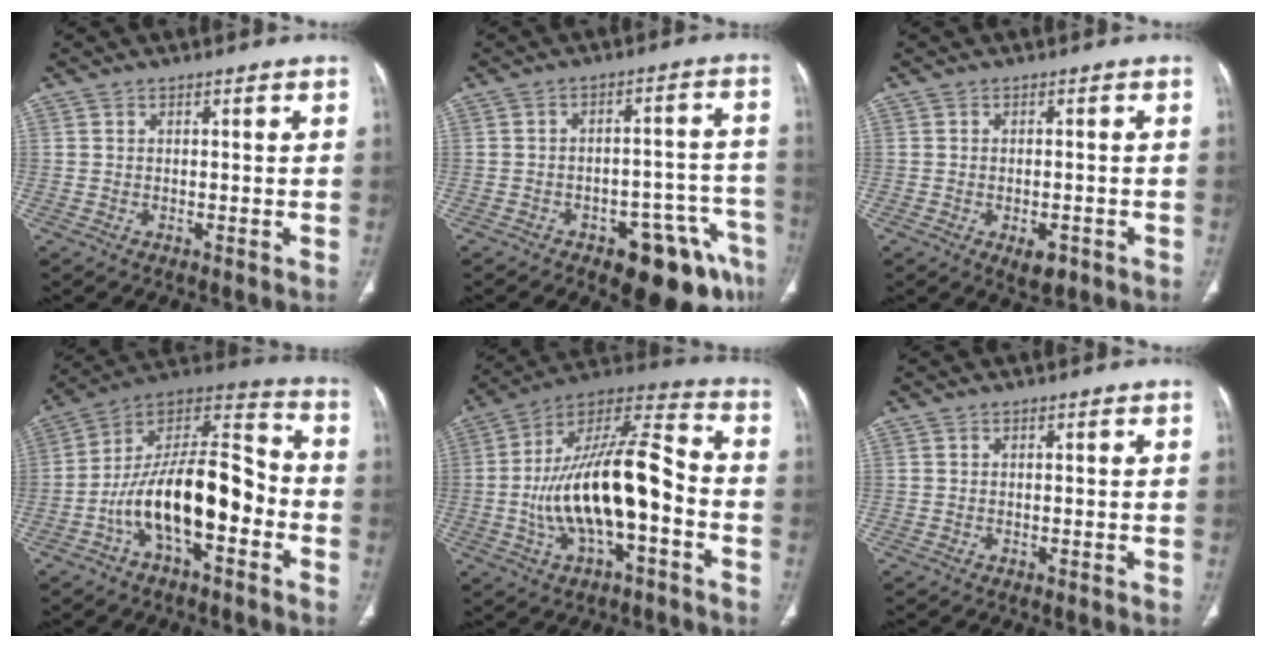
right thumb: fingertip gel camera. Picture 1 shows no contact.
{"total": 14.2, "force": [-8.5, 5.8, 9.7], "torque": [-0.075, 0.063, -0.107]}
{"total": 3.8, "force": [-1.7, 1.9, 2.7], "torque": [-0.034, 0.005, -0.017]}
{"total": 19.8, "force": [-5.7, 9.0, 16.7], "torque": [-0.269, 0.072, -0.098]}
{"total": 21.0, "force": [-4.1, 8.3, 18.8], "torque": [-0.338, 0.049, -0.069]}
{"total": 0.0}